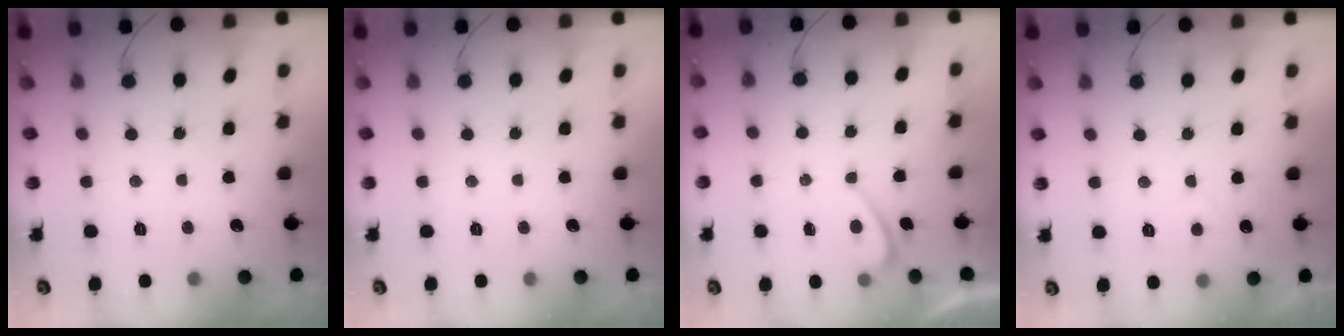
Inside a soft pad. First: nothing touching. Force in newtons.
{"total": 0.0}
{"total": 0.7, "press": 0.5, "slide": 0.5}
{"total": 1.1, "press": 1.0, "slide": 0.6}